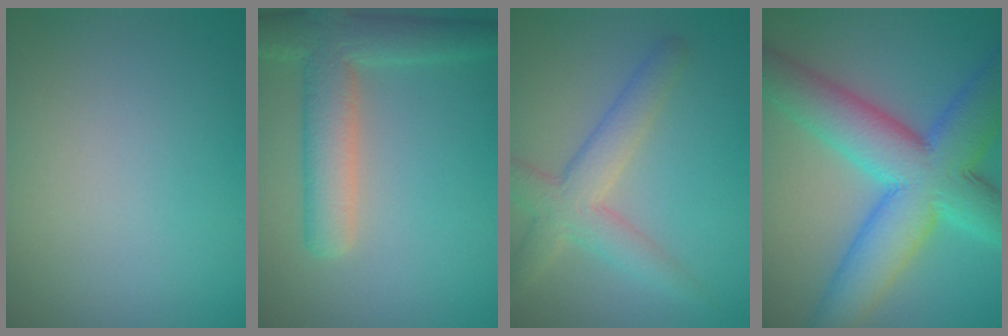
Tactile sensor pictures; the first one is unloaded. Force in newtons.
{"total": 6.0, "press": 6.0, "slide": 0.4}
{"total": 4.6, "press": 4.6, "slide": 0.3}
{"total": 11.4, "press": 11.4, "slide": 0.1}